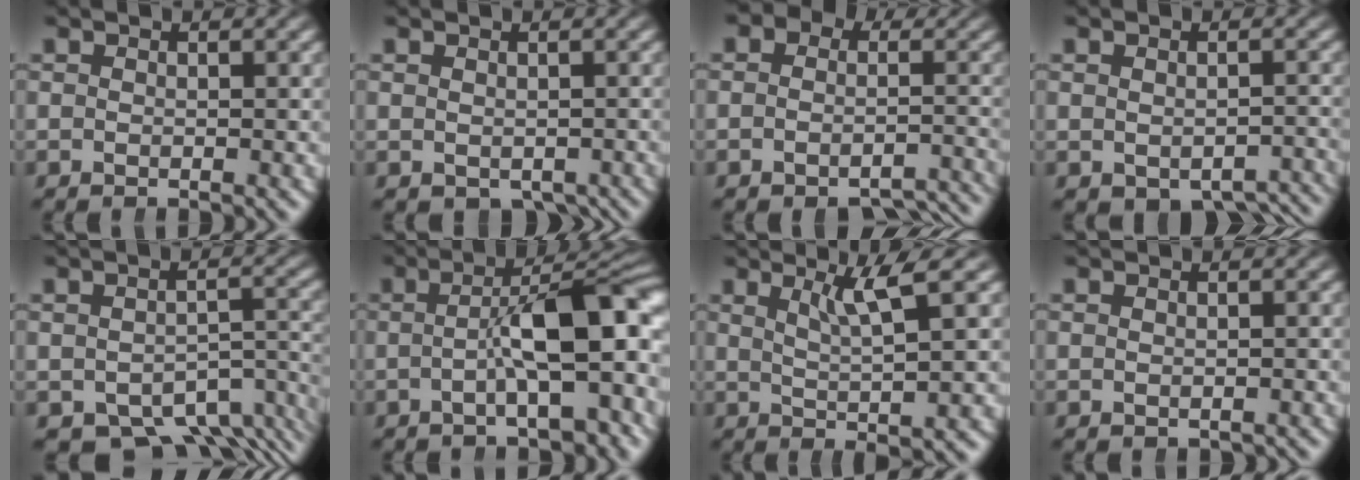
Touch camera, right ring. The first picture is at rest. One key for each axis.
{"total": 2.2, "fx": -1.7, "fy": 1.1, "fz": 0.9, "tx": -0.001, "ty": -0.015, "tz": -0.012}
{"total": 4.5, "fx": -3.8, "fy": 2.0, "fz": 1.2, "tx": -0.016, "ty": -0.018, "tz": -0.058}
{"total": 5.6, "fx": -4.7, "fy": 2.2, "fz": 2.2, "tx": -0.020, "ty": -0.023, "tz": -0.056}
{"total": 7.4, "fx": -5.3, "fy": 3.7, "fz": 3.5, "tx": -0.031, "ty": -0.027, "tz": -0.071}
{"total": 7.6, "fx": -1.5, "fy": 1.7, "fz": 7.2, "tx": -0.106, "ty": 0.005, "tz": -0.018}
{"total": 3.3, "fx": 1.4, "fy": -0.6, "fz": 3.0, "tx": -0.045, "ty": -0.006, "tz": 0.033}
{"total": 0.7, "fx": -0.6, "fy": 0.2, "fz": 0.0, "tx": -0.005, "ty": -0.005, "tz": -0.006}